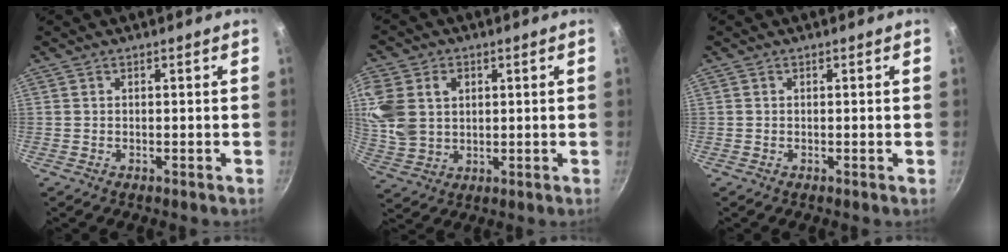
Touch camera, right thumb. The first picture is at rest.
{"total": 12.7, "force": [2.9, 9.7, 7.6], "torque": [-0.162, -0.007, 0.057]}
{"total": 0.0}